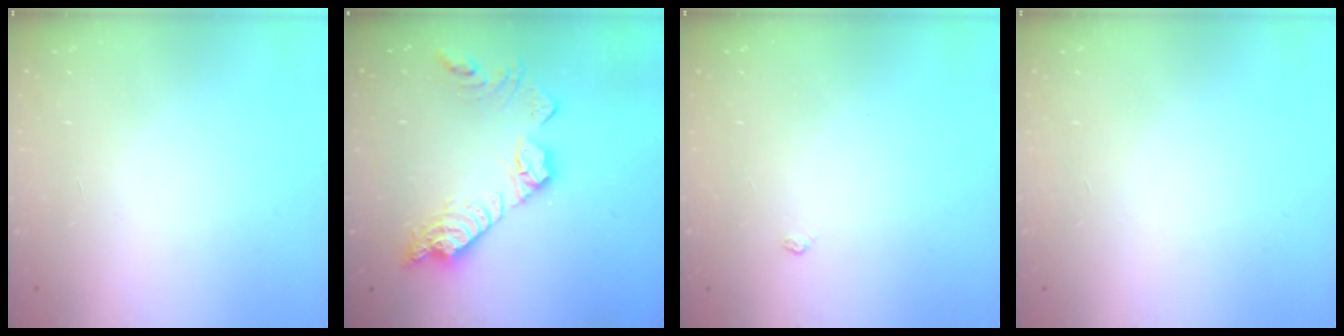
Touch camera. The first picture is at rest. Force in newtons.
{"total": 15.8, "press": 15.7, "slide": 1.1}
{"total": 3.3, "press": 3.2, "slide": 0.5}
{"total": 0.0}